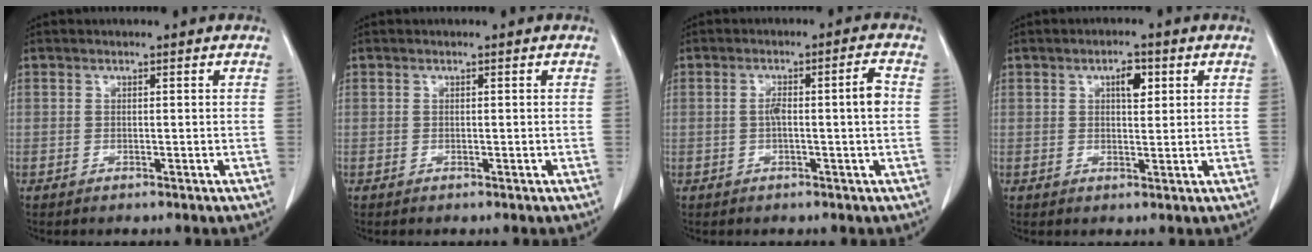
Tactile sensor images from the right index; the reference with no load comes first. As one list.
[{"total": 0.0}, {"total": 5.0, "force": [-0.1, 0.0, 5.0], "torque": [-0.089, 0.014, 0.001]}, {"total": 3.2, "force": [1.3, 1.3, 2.6], "torque": [-0.042, 0.002, 0.020]}]